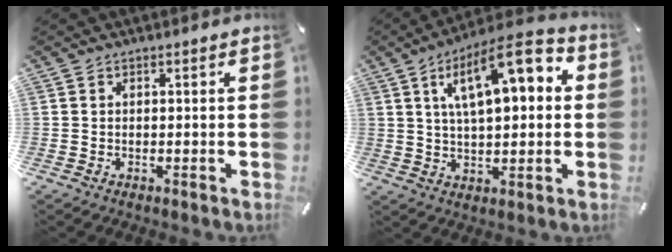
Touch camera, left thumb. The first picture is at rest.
{"total": 15.4, "force": [6.3, 6.3, 12.6], "torque": [-0.196, -0.016, 0.102]}